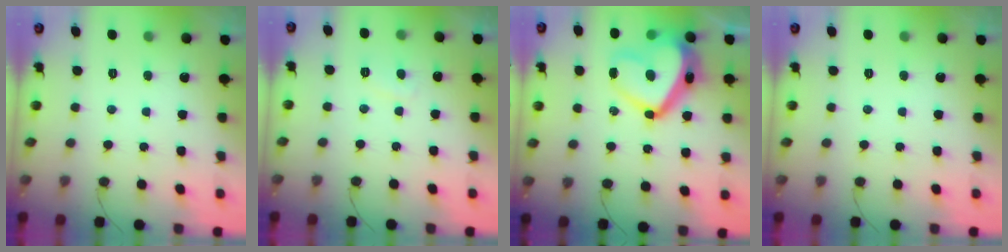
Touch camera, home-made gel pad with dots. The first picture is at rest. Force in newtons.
{"total": 2.6, "press": 2.5, "slide": 0.6}
{"total": 19.8, "press": 19.8, "slide": 1.7}
{"total": 0.0}